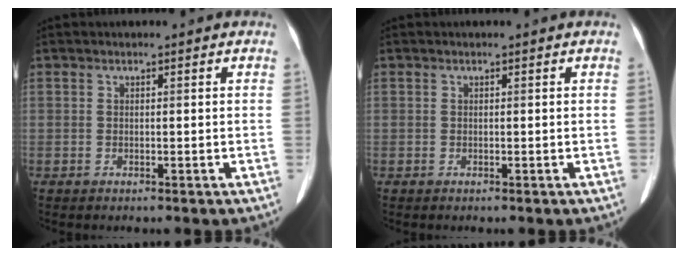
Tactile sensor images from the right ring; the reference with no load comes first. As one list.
[{"total": 0.0}]